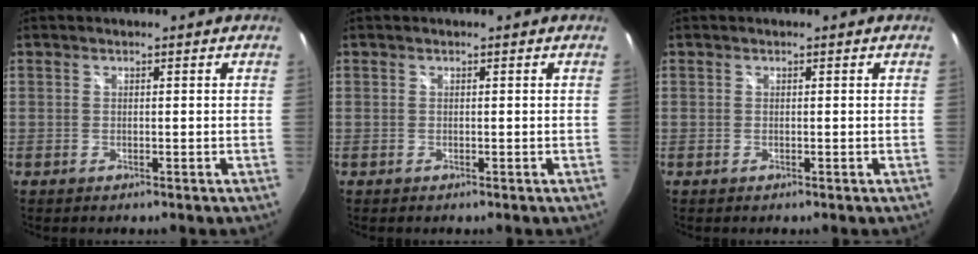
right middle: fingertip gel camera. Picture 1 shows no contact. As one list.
[{"total": 0.0}, {"total": 0.0}]